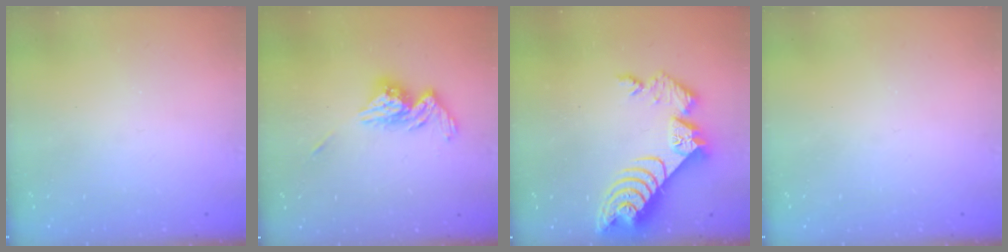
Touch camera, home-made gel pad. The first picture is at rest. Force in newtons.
{"total": 12.0, "press": 12.0, "slide": 1.1}
{"total": 10.6, "press": 10.5, "slide": 0.9}
{"total": 0.0}